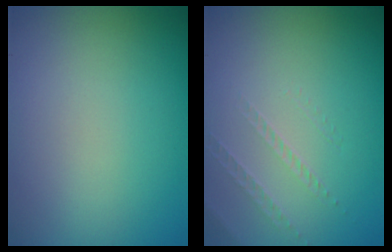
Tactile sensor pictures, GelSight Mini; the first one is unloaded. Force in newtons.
{"total": 1.0, "press": 0.4, "slide": 0.9}